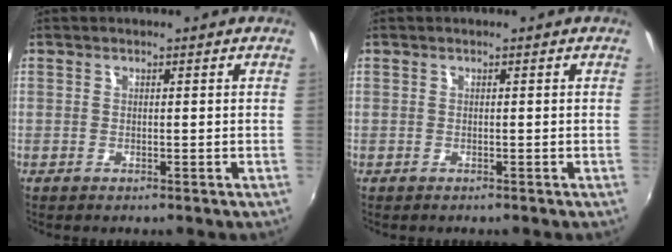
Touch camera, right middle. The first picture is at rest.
{"total": 0.0}